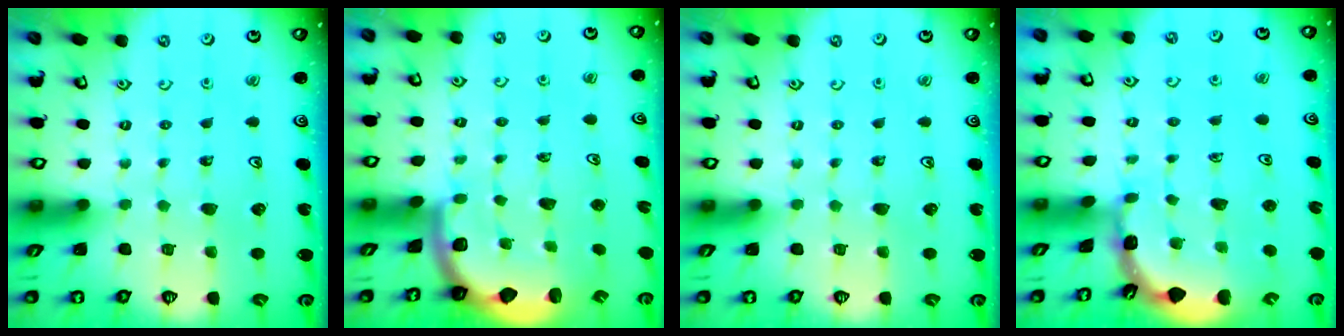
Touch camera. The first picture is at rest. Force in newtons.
{"total": 1.9, "press": 1.8, "slide": 0.5}
{"total": 0.0}
{"total": 1.8, "press": 1.8, "slide": 0.1}